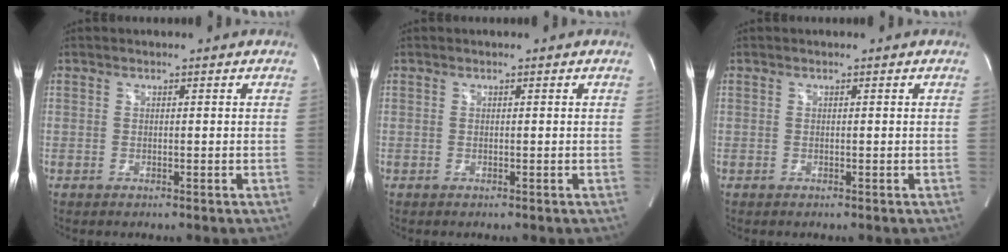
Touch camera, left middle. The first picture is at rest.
{"total": 0.0}
{"total": 0.0}